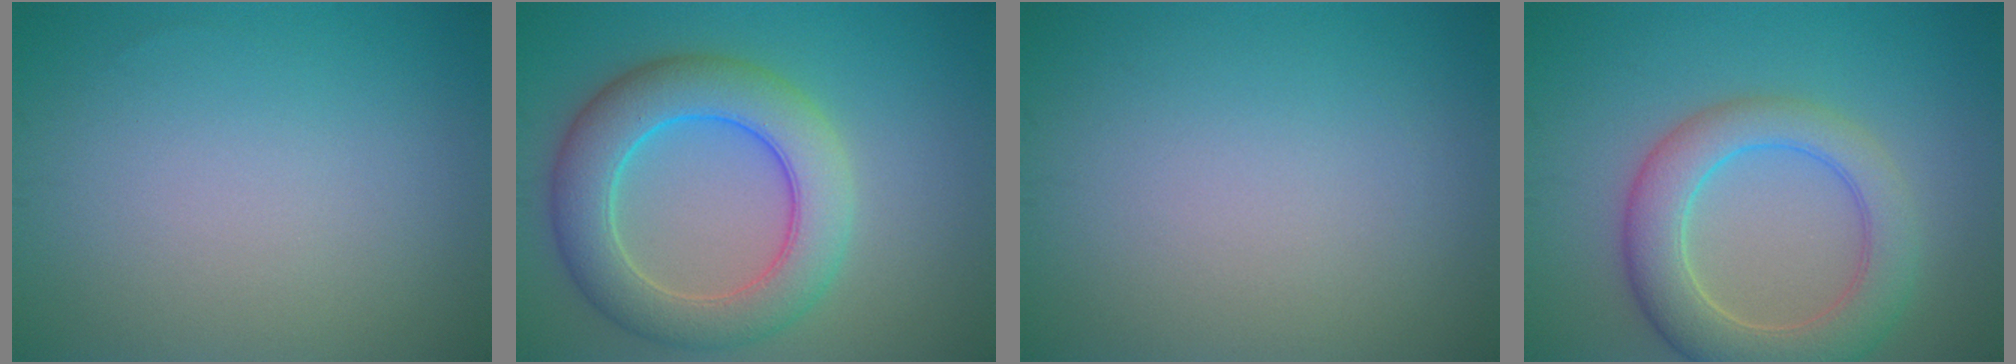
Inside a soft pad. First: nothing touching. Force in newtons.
{"total": 7.7, "press": 7.7, "slide": 0.2}
{"total": 0.0}
{"total": 6.3, "press": 6.3, "slide": 0.5}